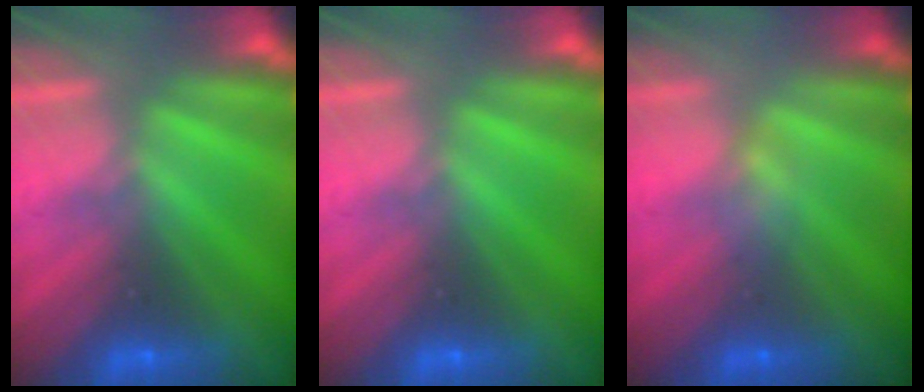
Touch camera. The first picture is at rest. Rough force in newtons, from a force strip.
{"total": 0.0}
{"total": 2.4}